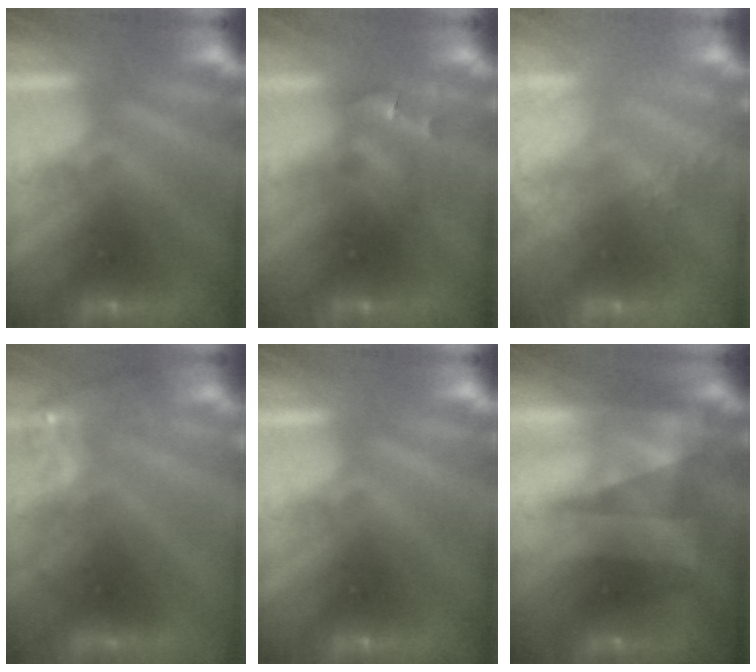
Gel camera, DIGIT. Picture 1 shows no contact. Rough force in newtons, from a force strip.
{"total": 2.4}
{"total": 5.6}
{"total": 3.3}
{"total": 0.0}
{"total": 4.7}